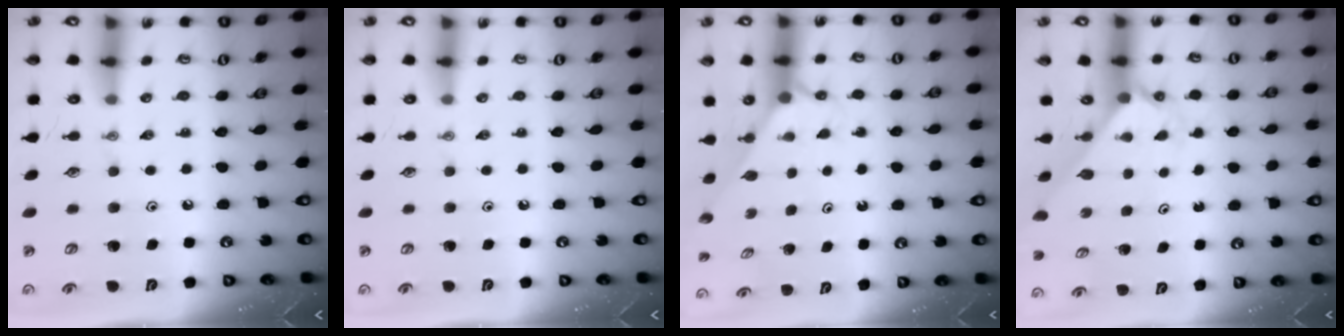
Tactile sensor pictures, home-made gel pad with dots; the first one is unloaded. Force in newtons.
{"total": 0.0}
{"total": 3.0, "press": 3.0, "slide": 0.2}
{"total": 2.1, "press": 2.1, "slide": 0.2}